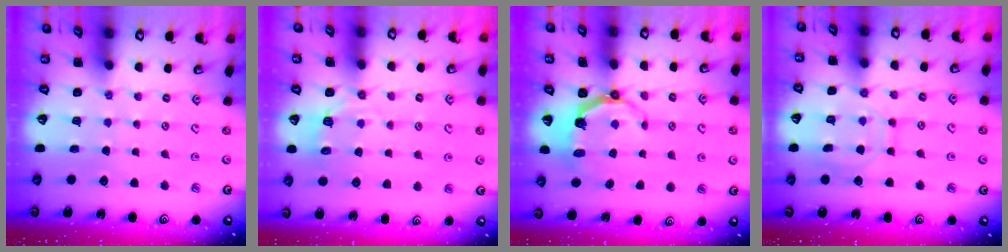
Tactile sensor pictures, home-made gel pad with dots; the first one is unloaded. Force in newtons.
{"total": 4.1, "press": 3.5, "slide": 2.1}
{"total": 5.0, "press": 3.4, "slide": 3.6}
{"total": 9.5, "press": 9.5, "slide": 0.9}